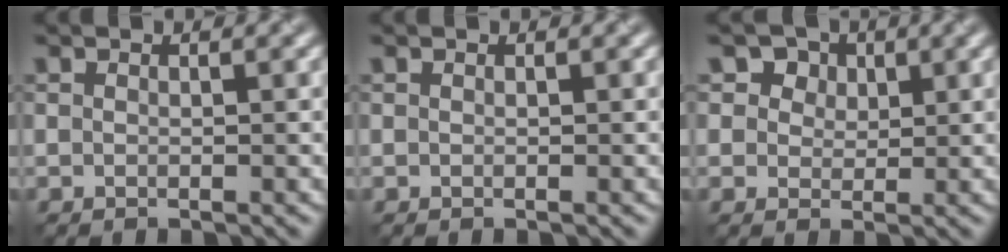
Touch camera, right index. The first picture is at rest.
{"total": 0.0}
{"total": 5.0, "force": [2.8, 3.8, 1.9], "torque": [-0.042, 0.004, 0.037]}